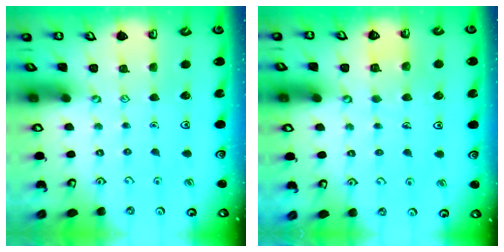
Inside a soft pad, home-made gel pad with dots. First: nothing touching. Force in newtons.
{"total": 4.2, "press": 4.2, "slide": 0.2}